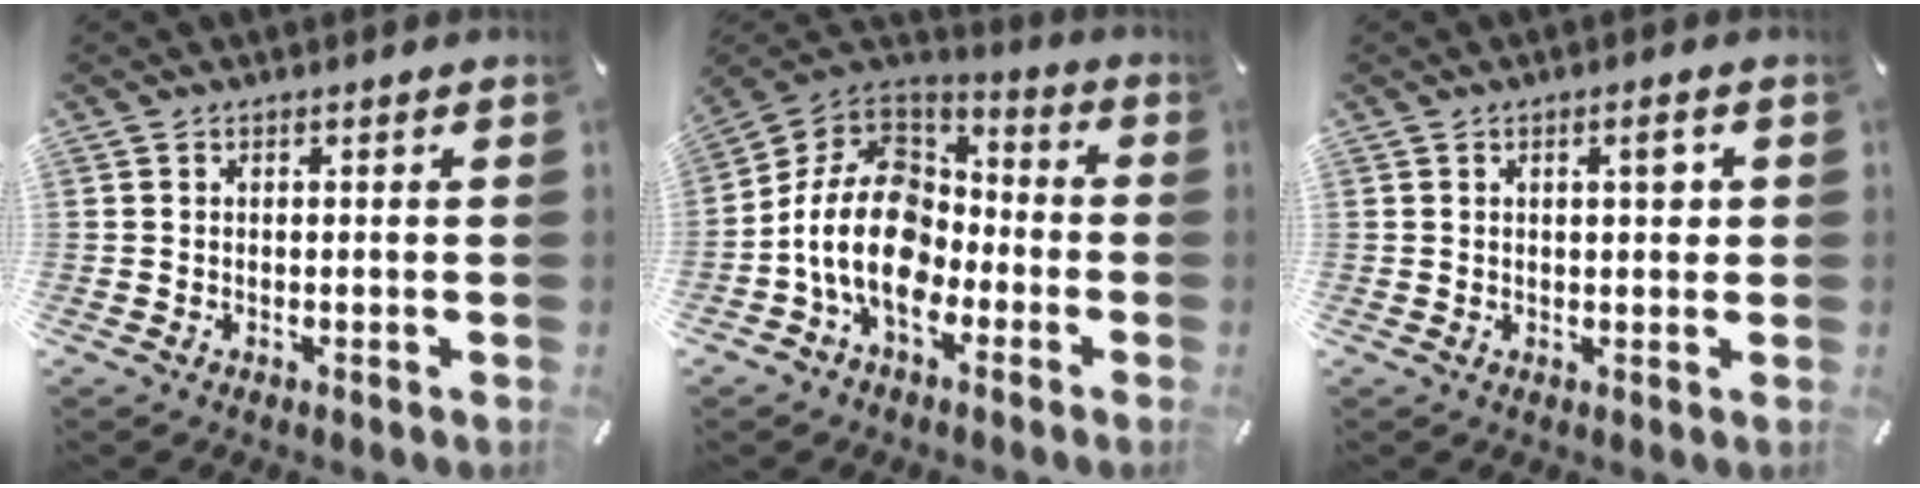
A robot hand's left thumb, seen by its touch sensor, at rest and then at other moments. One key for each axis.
{"total": 16.7, "fx": -6.3, "fy": 11.7, "fz": 10.0, "tx": -0.214, "ty": 0.031, "tz": -0.117}
{"total": 4.0, "fx": 1.1, "fy": 1.5, "fz": 3.5, "tx": -0.047, "ty": -0.001, "tz": 0.010}